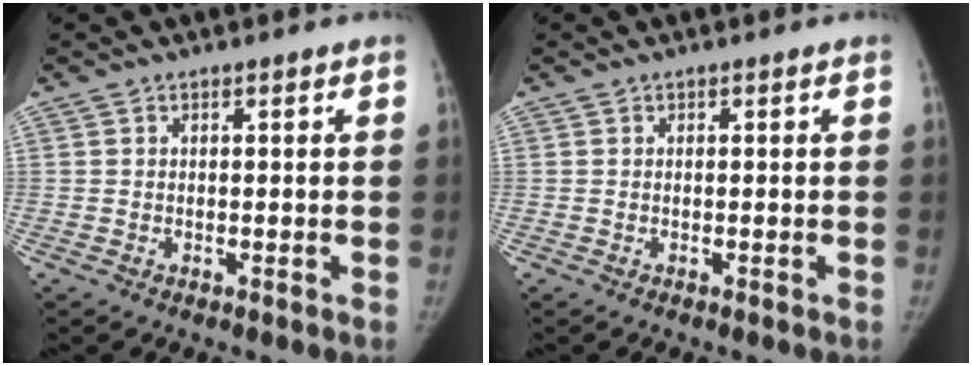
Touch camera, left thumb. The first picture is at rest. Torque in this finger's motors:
{"motor_torque": [0.02, 0.00, 0.12, -0.09, 0.02]}